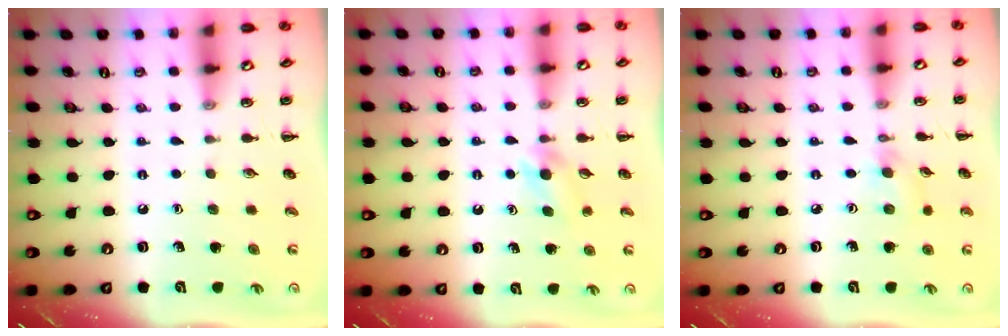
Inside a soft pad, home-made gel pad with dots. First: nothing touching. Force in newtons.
{"total": 3.2, "press": 3.0, "slide": 1.2}
{"total": 3.5, "press": 3.2, "slide": 1.4}